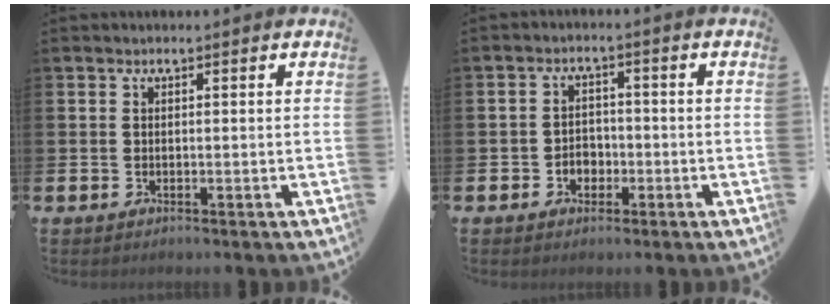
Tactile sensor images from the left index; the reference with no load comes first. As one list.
[{"total": 2.7, "force": [-1.3, 2.2, 0.9], "torque": [-0.021, 0.006, -0.030]}]